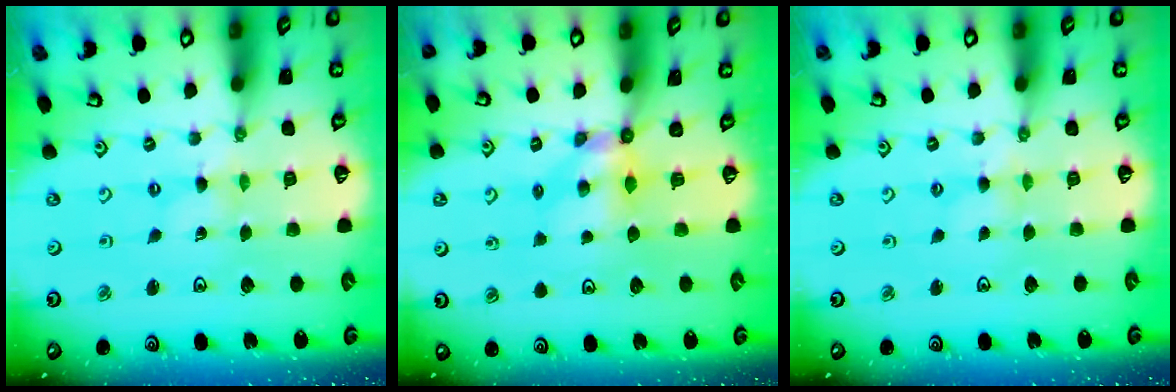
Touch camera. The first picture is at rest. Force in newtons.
{"total": 5.2, "press": 5.2, "slide": 0.3}
{"total": 1.8, "press": 1.8, "slide": 0.4}